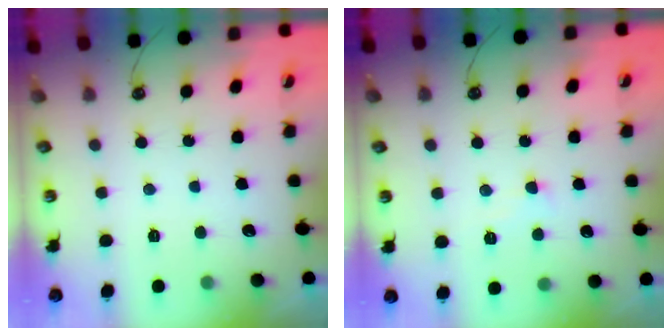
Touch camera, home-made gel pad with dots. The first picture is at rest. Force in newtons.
{"total": 3.7, "press": 3.7, "slide": 0.5}